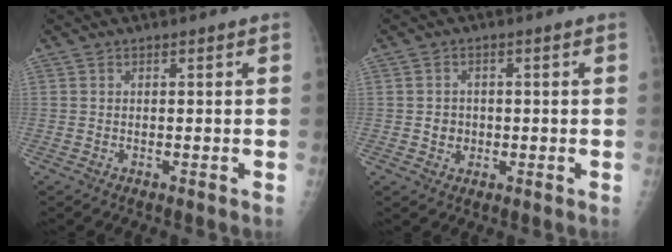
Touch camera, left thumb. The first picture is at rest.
{"total": 2.9, "force": [-0.3, 2.6, 1.1], "torque": [0.000, 0.006, -0.002]}